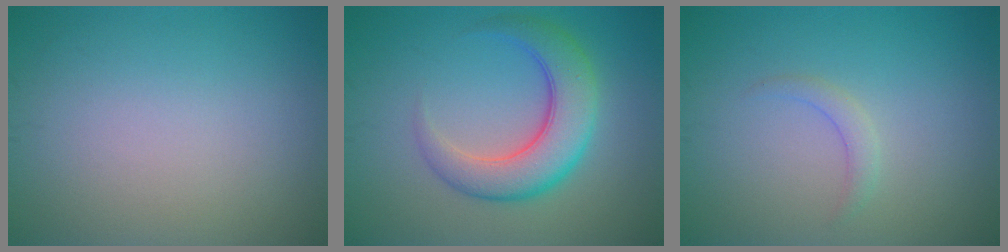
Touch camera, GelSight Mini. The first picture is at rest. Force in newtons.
{"total": 6.2, "press": 6.2, "slide": 0.3}
{"total": 1.2, "press": 1.2, "slide": 0.1}